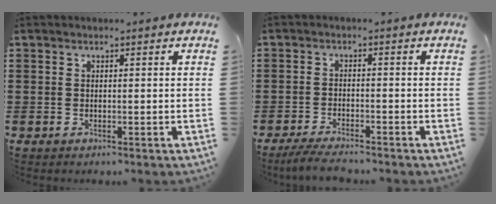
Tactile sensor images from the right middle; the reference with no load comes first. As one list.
[{"total": 3.5, "force": [-3.2, 0.3, 1.3], "torque": [-0.035, -0.006, -0.067]}]